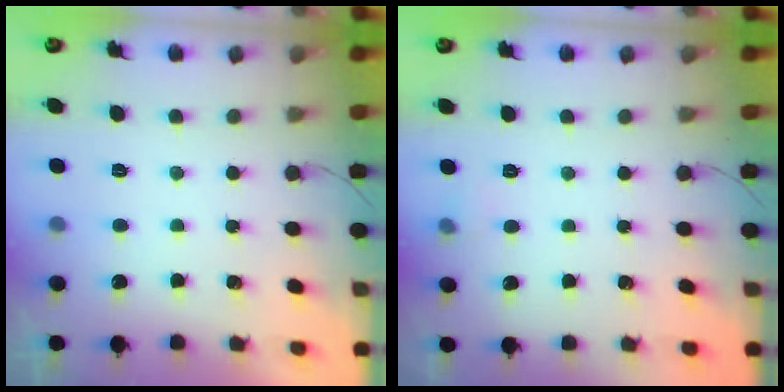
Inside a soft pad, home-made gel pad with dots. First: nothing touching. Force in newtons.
{"total": 3.0, "press": 2.7, "slide": 1.3}